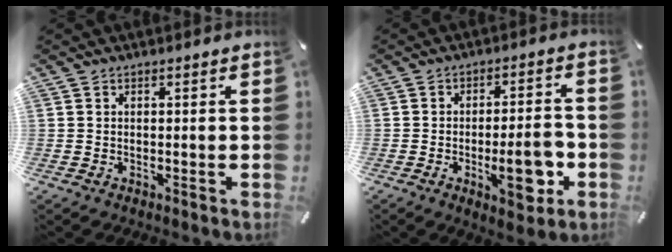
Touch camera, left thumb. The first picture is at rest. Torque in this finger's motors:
{"motor_torque": [0.21, 0.78, 0.50, -0.24, 0.09]}